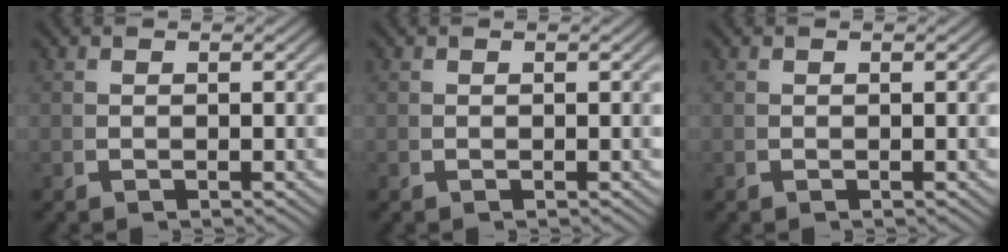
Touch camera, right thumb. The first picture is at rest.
{"total": 0.0}
{"total": 0.0}